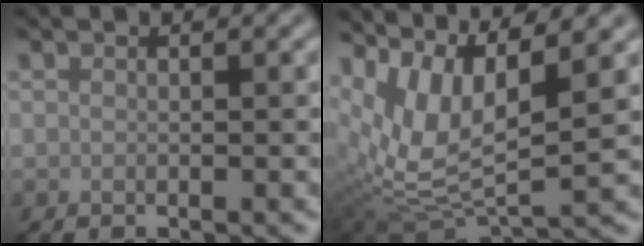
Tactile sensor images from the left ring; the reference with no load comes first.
{"total": 8.3, "force": [4.0, 2.7, 6.7], "torque": [-0.143, 0.000, 0.076]}